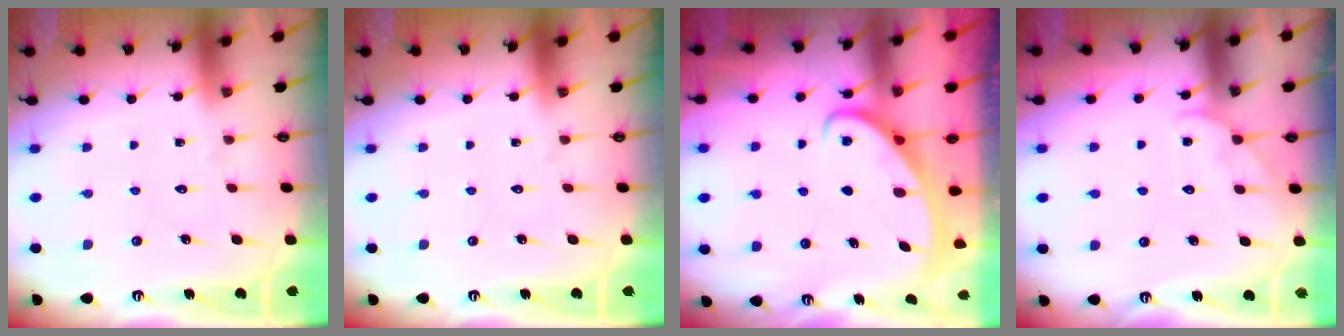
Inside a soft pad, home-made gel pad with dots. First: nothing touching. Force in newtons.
{"total": 0.0}
{"total": 2.5, "press": 2.5, "slide": 0.3}
{"total": 3.6, "press": 3.6, "slide": 0.4}